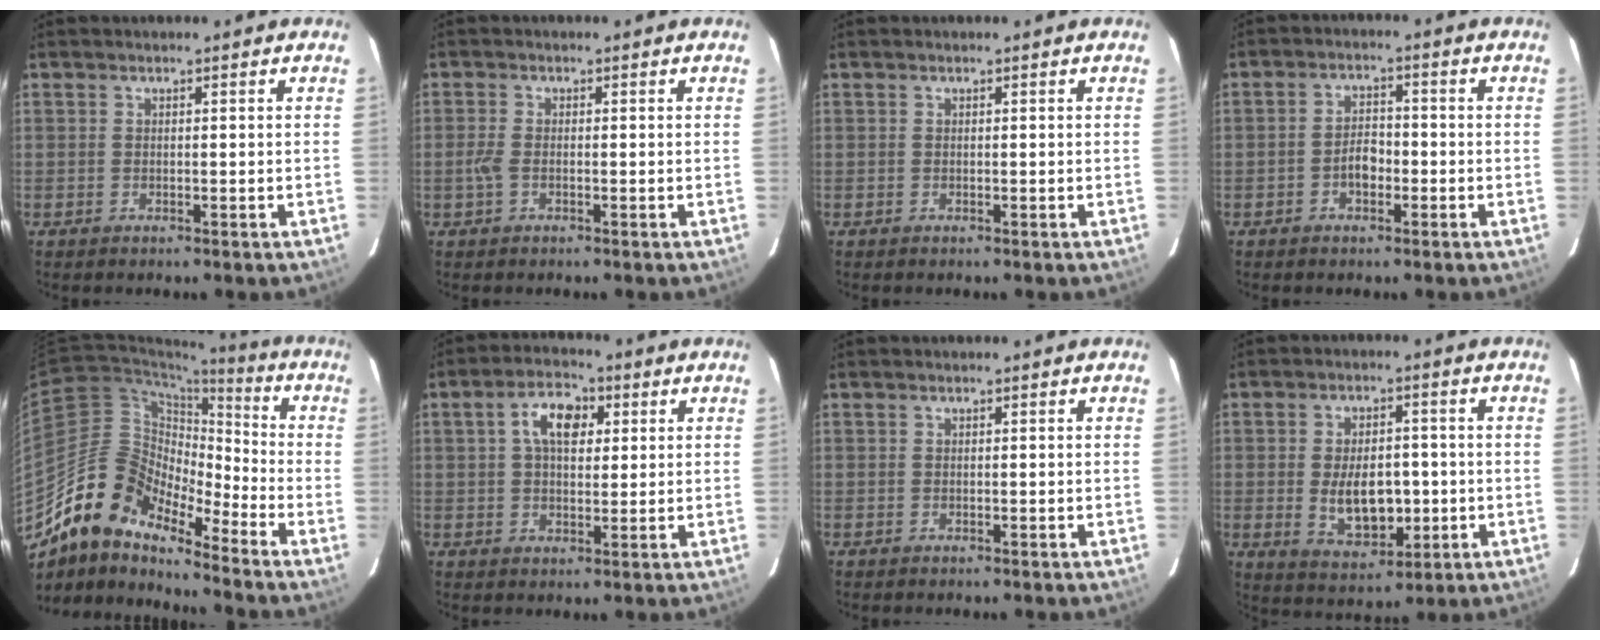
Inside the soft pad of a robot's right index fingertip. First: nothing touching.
{"total": 2.4, "force": [-0.7, 1.1, 2.0], "torque": [-0.048, 0.000, -0.016]}
{"total": 0.0}
{"total": 3.7, "force": [-1.6, 2.2, 2.5], "torque": [-0.045, 0.008, -0.025]}
{"total": 15.2, "force": [-12.5, 5.2, 6.9], "torque": [-0.113, 0.008, -0.254]}
{"total": 7.3, "force": [2.1, 4.2, 5.5], "torque": [-0.097, 0.023, 0.037]}
{"total": 0.0}
{"total": 10.2, "force": [-1.3, 5.7, 8.3], "torque": [-0.155, -0.005, -0.006]}